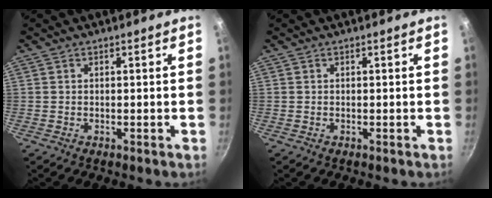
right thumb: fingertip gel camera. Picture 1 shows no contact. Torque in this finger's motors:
{"motor_torque": [-0.10, 0.06, -0.01, -0.16, 0.00]}